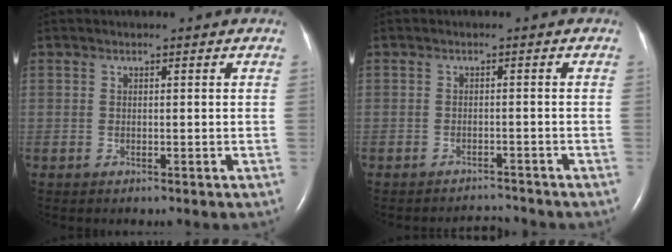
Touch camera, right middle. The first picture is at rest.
{"total": 2.4, "force": [-2.3, -0.3, -0.6], "torque": [0.006, -0.009, -0.030]}